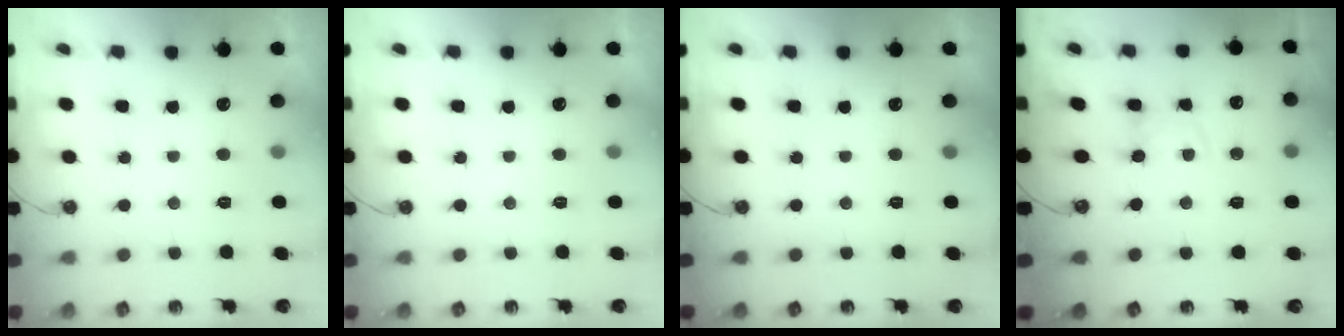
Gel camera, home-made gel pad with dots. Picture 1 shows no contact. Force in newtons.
{"total": 0.0}
{"total": 0.0}
{"total": 1.7, "press": 1.7, "slide": 0.1}